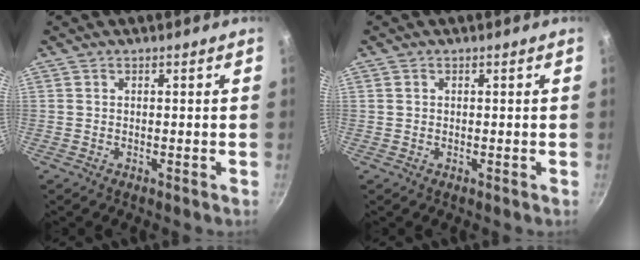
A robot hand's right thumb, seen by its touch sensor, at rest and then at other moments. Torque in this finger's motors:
{"motor_torque": [0.49, 0.16, 0.17, 0.56, -0.04]}